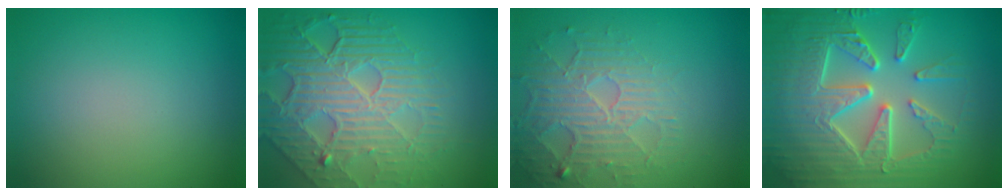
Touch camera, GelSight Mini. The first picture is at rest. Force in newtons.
{"total": 7.5, "press": 5.7, "slide": 4.9}
{"total": 5.0, "press": 3.4, "slide": 3.6}
{"total": 8.9, "press": 6.3, "slide": 6.3}